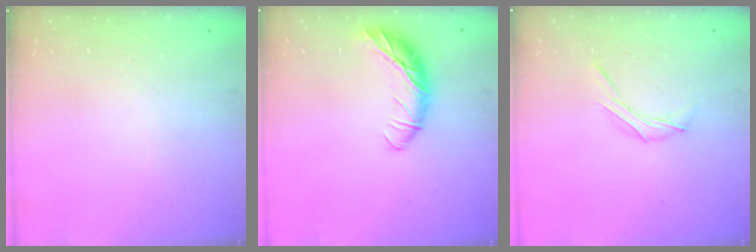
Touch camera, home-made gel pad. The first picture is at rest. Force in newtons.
{"total": 11.1, "press": 11.0, "slide": 1.8}
{"total": 6.0, "press": 5.9, "slide": 1.0}